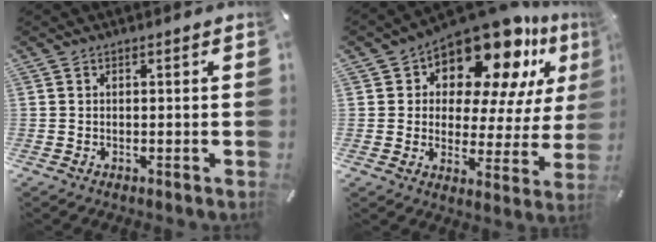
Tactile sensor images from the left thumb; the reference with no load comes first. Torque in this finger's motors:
{"motor_torque": [2.44, 2.57, 1.99, -0.70, 0.12]}